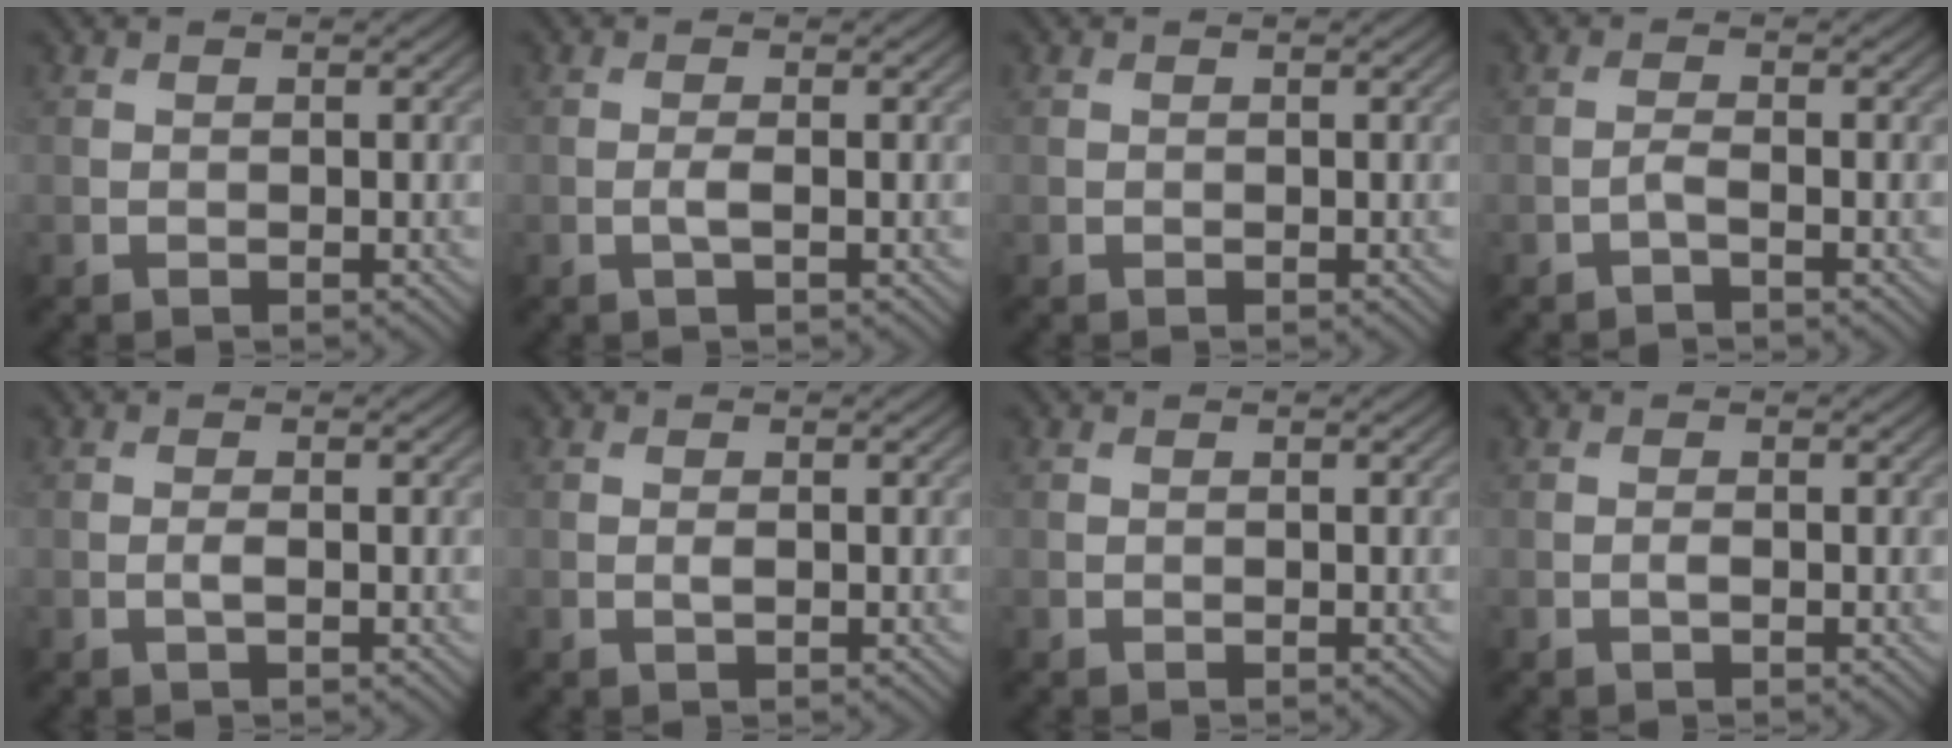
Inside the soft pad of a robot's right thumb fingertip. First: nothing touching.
{"total": 1.2, "force": [-0.3, 0.1, 1.2], "torque": [-0.027, 0.003, -0.009]}
{"total": 0.0}
{"total": 1.1, "force": [-0.8, 0.1, 0.8], "torque": [-0.020, 0.007, -0.019]}
{"total": 0.9, "force": [-0.2, 0.2, 0.8], "torque": [-0.019, 0.002, -0.005]}
{"total": 0.6, "force": [0.0, 0.2, 0.6], "torque": [-0.014, -0.001, -0.001]}
{"total": 0.0}
{"total": 0.6, "force": [-0.2, 0.1, 0.5], "torque": [-0.012, 0.002, -0.004]}